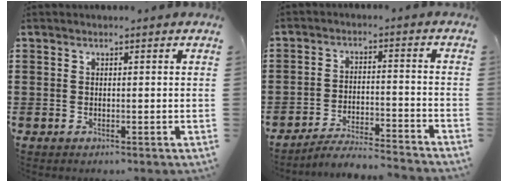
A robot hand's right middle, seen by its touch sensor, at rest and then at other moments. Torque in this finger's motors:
{"motor_torque": [0.86, -0.97, 0.09, 0.01]}